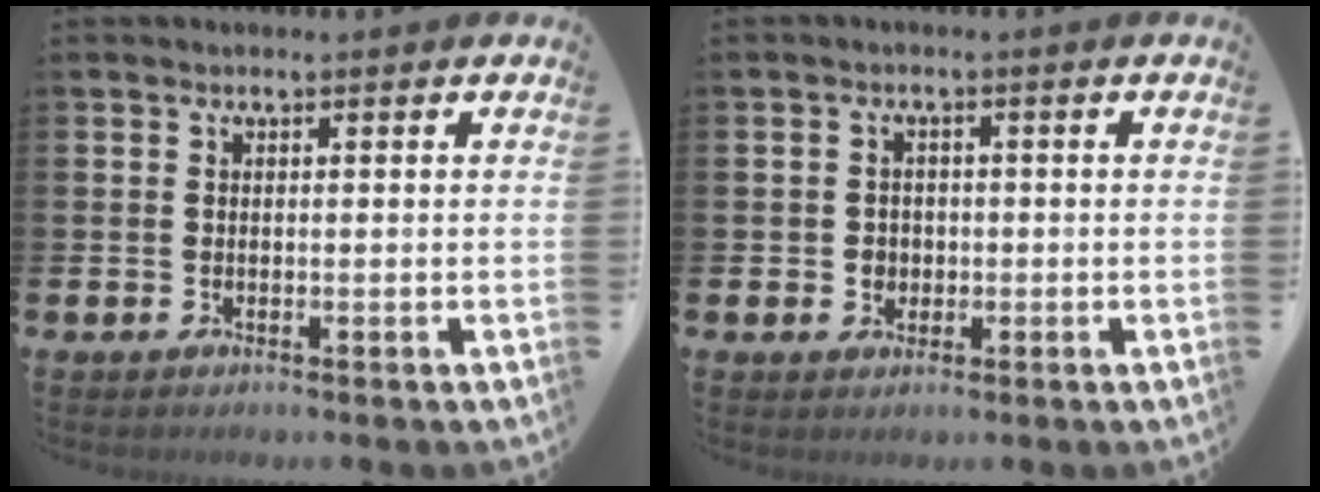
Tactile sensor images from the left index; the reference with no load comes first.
{"total": 2.0, "force": [-0.2, 1.9, 0.5], "torque": [-0.007, 0.005, -0.009]}